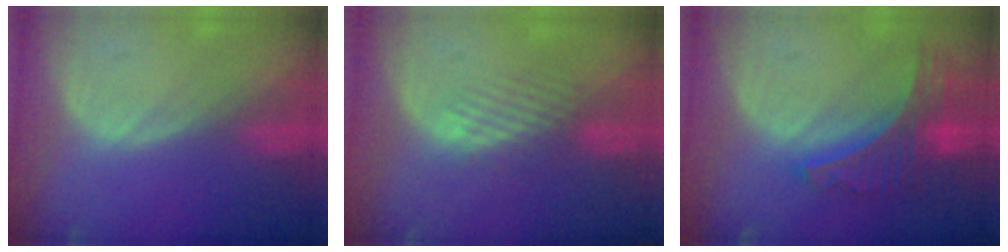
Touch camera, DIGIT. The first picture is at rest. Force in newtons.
{"total": 3.4, "press": 2.8, "slide": 1.9}
{"total": 7.8, "press": 6.9, "slide": 3.6}